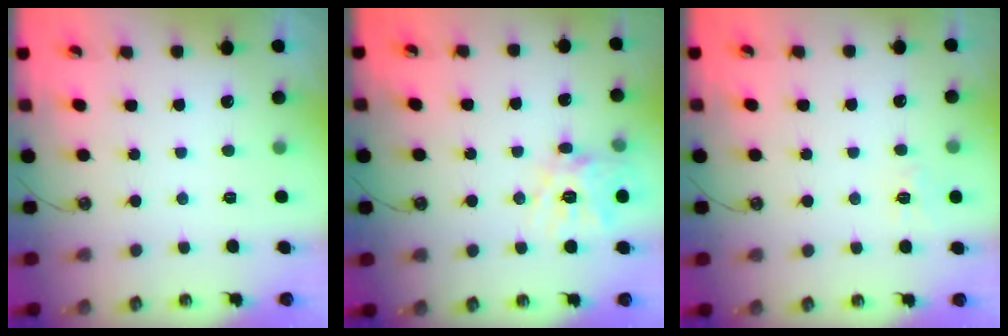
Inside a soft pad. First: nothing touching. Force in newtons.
{"total": 13.5, "press": 13.4, "slide": 1.5}
{"total": 7.0, "press": 7.0, "slide": 0.5}